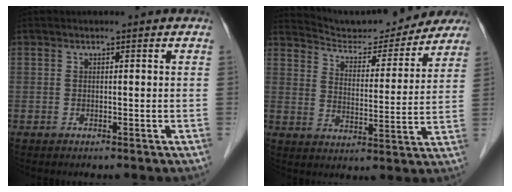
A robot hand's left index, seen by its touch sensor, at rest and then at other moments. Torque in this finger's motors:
{"motor_torque": [0.23, -0.23, 0.18, 0.05]}